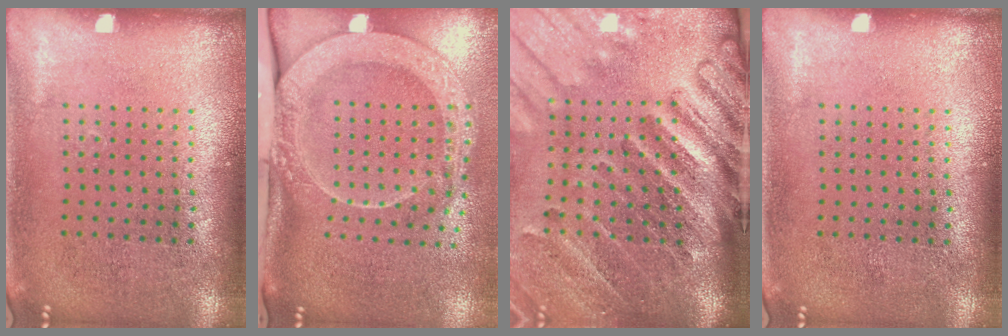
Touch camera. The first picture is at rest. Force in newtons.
{"total": 2.9, "press": 2.1, "slide": 2.0}
{"total": 4.4, "press": 3.3, "slide": 2.9}
{"total": 0.0}